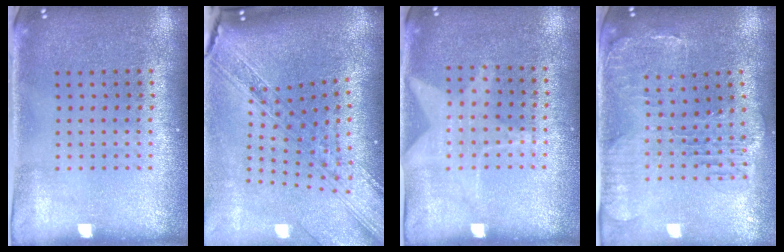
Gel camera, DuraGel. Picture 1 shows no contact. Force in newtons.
{"total": 2.8, "press": 2.3, "slide": 1.7}
{"total": 1.2, "press": 0.9, "slide": 0.8}
{"total": 1.4, "press": 1.4, "slide": 0.4}